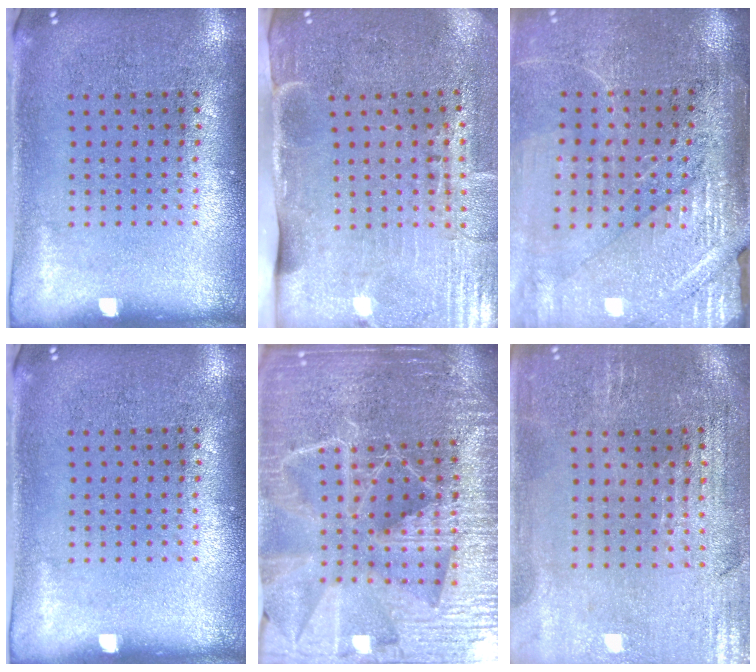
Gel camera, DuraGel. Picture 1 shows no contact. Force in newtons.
{"total": 4.5, "press": 3.7, "slide": 2.6}
{"total": 3.5, "press": 3.3, "slide": 1.1}
{"total": 0.0}
{"total": 5.7, "press": 5.1, "slide": 2.6}
{"total": 0.9, "press": 0.8, "slide": 0.4}